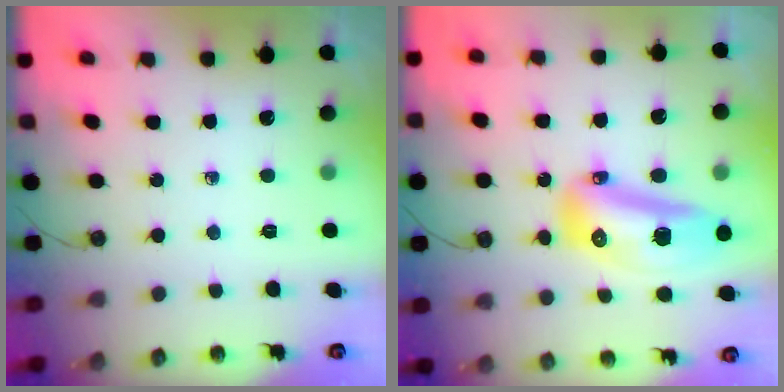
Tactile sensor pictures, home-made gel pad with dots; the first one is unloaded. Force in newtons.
{"total": 16.8, "press": 16.7, "slide": 1.9}